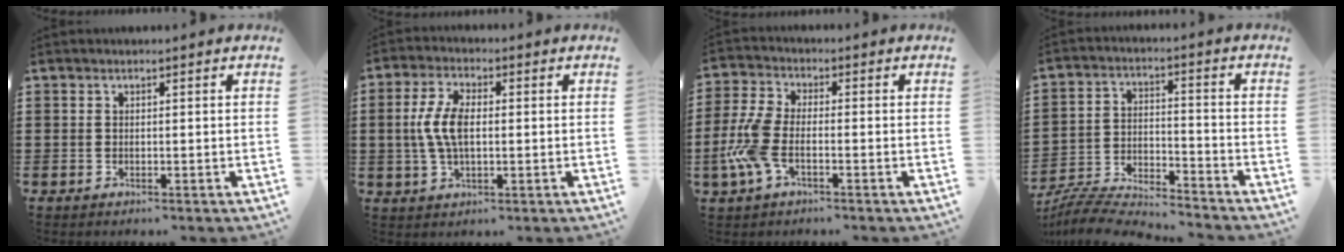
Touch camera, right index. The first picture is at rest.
{"total": 6.8, "force": [0.1, 3.0, 6.1], "torque": [-0.143, 0.000, -0.007]}
{"total": 7.0, "force": [-2.2, 3.3, 5.7], "torque": [-0.147, -0.005, -0.049]}
{"total": 6.3, "force": [-6.2, 0.5, 1.0], "torque": [-0.034, -0.001, -0.128]}